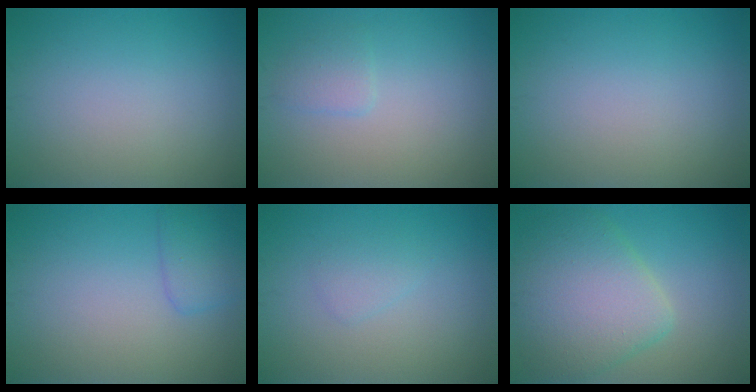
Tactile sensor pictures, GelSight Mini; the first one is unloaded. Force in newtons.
{"total": 1.4, "press": 1.4, "slide": 0.1}
{"total": 0.0}
{"total": 2.2, "press": 2.2, "slide": 0.2}
{"total": 1.1, "press": 1.1, "slide": 0.1}
{"total": 7.2, "press": 7.2, "slide": 0.3}